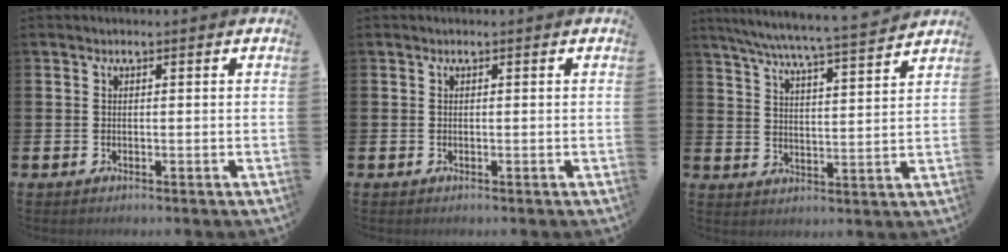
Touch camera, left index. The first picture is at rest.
{"total": 0.0}
{"total": 6.9, "force": [6.5, -0.1, 2.4], "torque": [-0.058, -0.050, 0.110]}